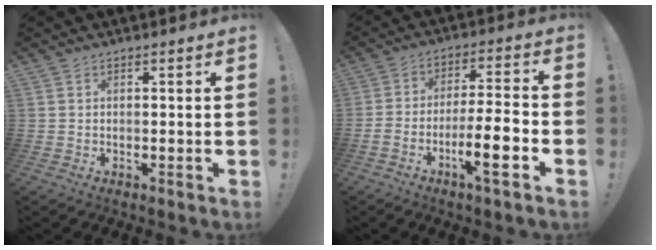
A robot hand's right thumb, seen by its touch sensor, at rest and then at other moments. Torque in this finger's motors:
{"motor_torque": [0.73, 0.55, 0.86, -0.69, 0.23]}